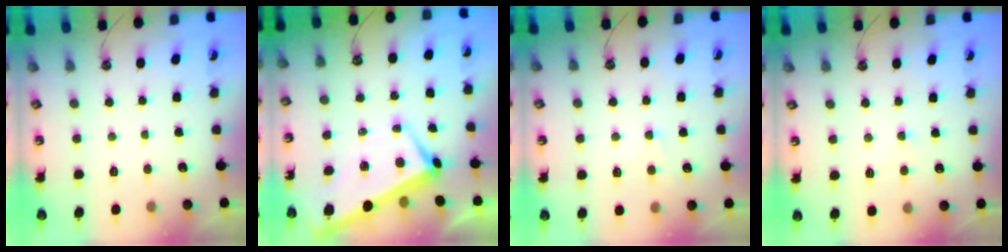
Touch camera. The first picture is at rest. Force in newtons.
{"total": 1.7, "press": 1.4, "slide": 1.0}
{"total": 0.6, "press": 0.3, "slide": 0.6}
{"total": 1.5, "press": 1.5, "slide": 0.3}